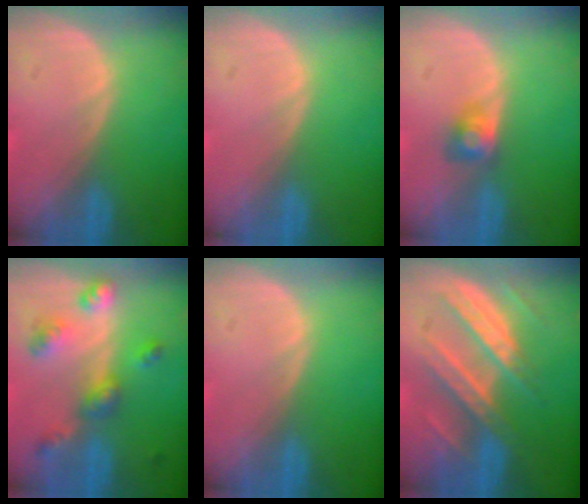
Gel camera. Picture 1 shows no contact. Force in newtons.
{"total": 0.0}
{"total": 2.6, "press": 2.5, "slide": 0.7}
{"total": 6.8, "press": 6.0, "slide": 3.3}
{"total": 0.0}
{"total": 7.9, "press": 7.9, "slide": 0.4}